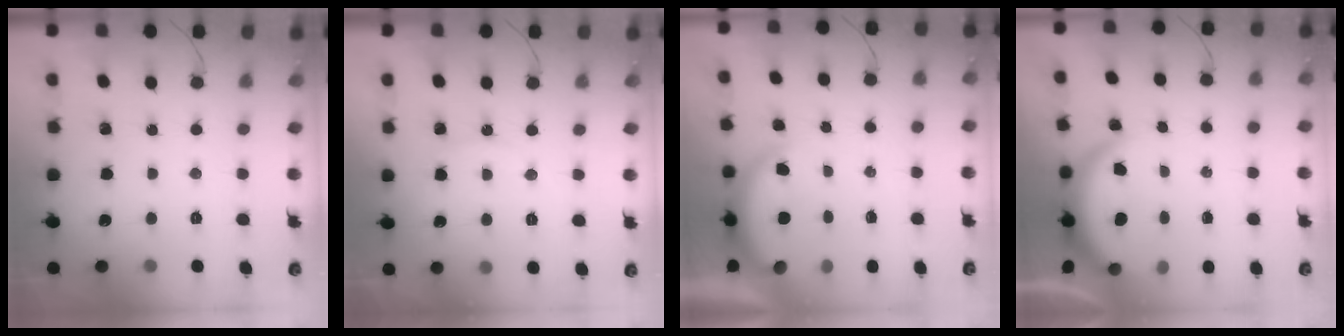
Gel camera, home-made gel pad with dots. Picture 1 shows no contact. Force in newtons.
{"total": 6.2, "press": 6.2, "slide": 0.5}
{"total": 3.8, "press": 3.8, "slide": 0.6}
{"total": 3.9, "press": 3.9, "slide": 0.2}